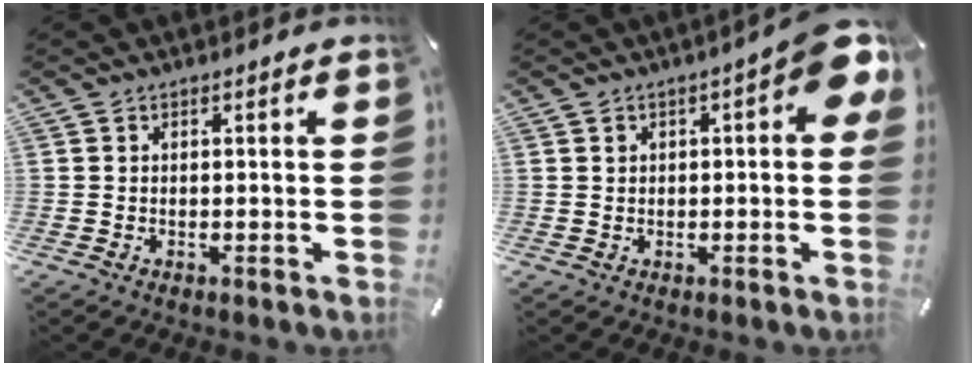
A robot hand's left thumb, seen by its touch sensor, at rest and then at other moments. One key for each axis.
{"total": 7.0, "fx": 1.7, "fy": 3.7, "fz": 5.7, "tx": -0.066, "ty": -0.004, "tz": 0.024}